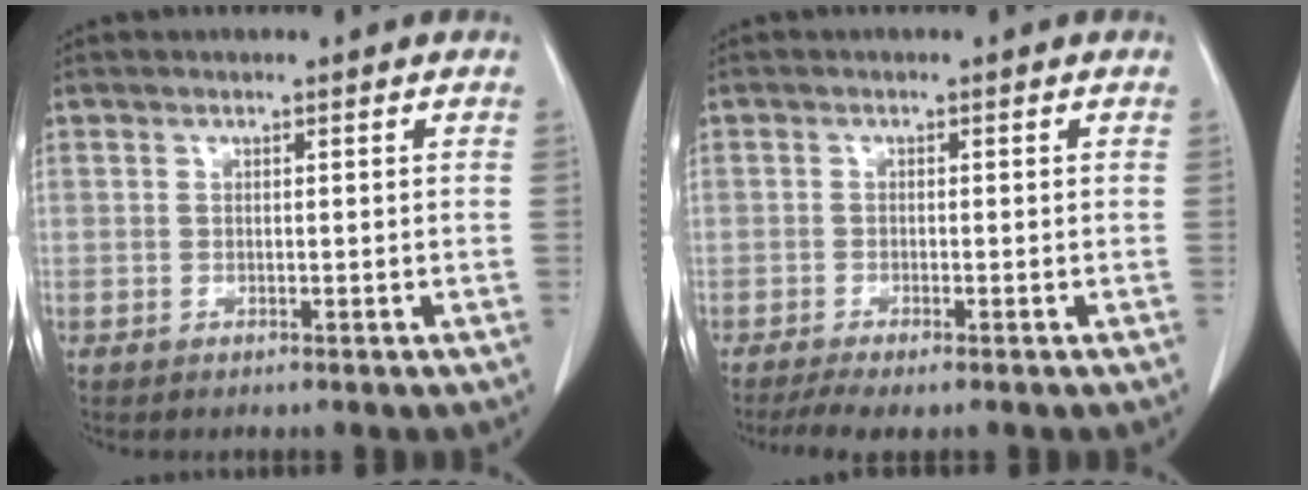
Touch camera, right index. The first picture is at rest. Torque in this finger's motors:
{"motor_torque": [0.29, -0.32, 0.14, 0.04]}